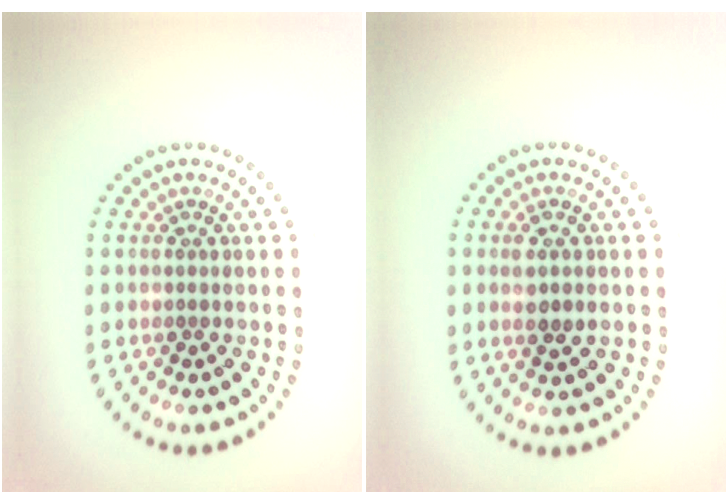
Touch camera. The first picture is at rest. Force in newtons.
{"total": 2.0, "press": 1.9, "slide": 0.5}